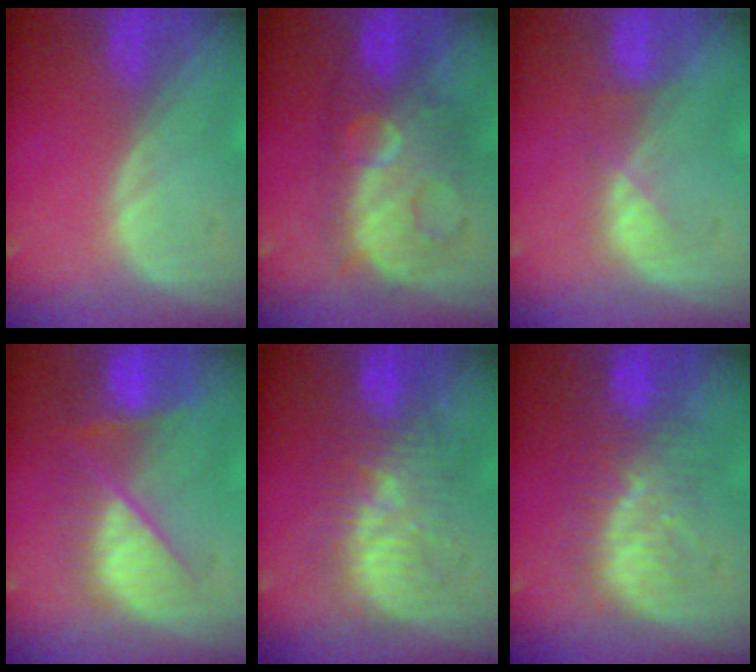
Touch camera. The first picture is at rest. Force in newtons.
{"total": 9.1, "press": 9.1, "slide": 0.4}
{"total": 2.6, "press": 2.5, "slide": 0.8}
{"total": 9.7, "press": 8.2, "slide": 5.1}
{"total": 9.3, "press": 9.1, "slide": 1.6}
{"total": 9.2, "press": 8.3, "slide": 4.0}